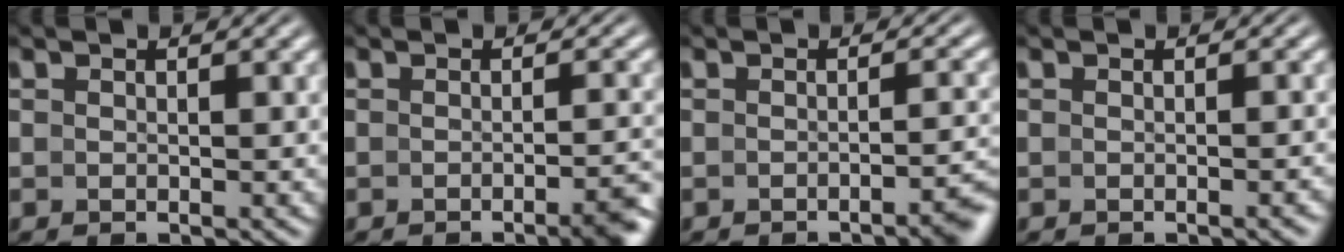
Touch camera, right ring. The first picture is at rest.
{"total": 3.0, "force": [-1.9, 0.2, 2.2], "torque": [-0.023, 0.004, -0.035]}
{"total": 2.9, "force": [-2.1, 0.1, 2.1], "torque": [-0.018, 0.008, -0.038]}
{"total": 0.7, "force": [-0.6, -0.1, 0.3], "torque": [-0.006, 0.006, -0.011]}